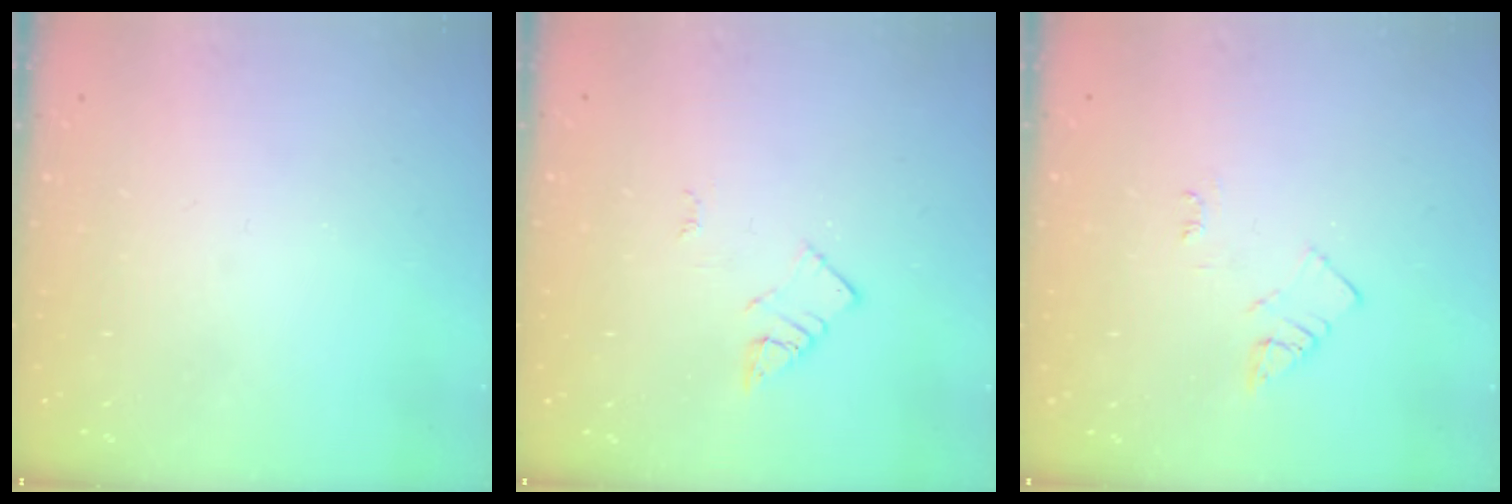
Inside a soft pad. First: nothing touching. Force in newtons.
{"total": 3.2, "press": 3.2, "slide": 0.4}
{"total": 4.1, "press": 4.1, "slide": 0.7}